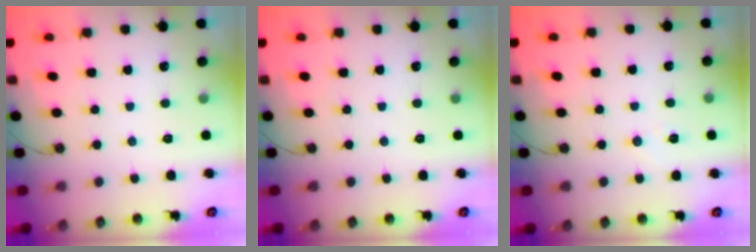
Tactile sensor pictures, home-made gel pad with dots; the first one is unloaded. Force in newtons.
{"total": 0.0}
{"total": 4.6, "press": 4.5, "slide": 1.1}